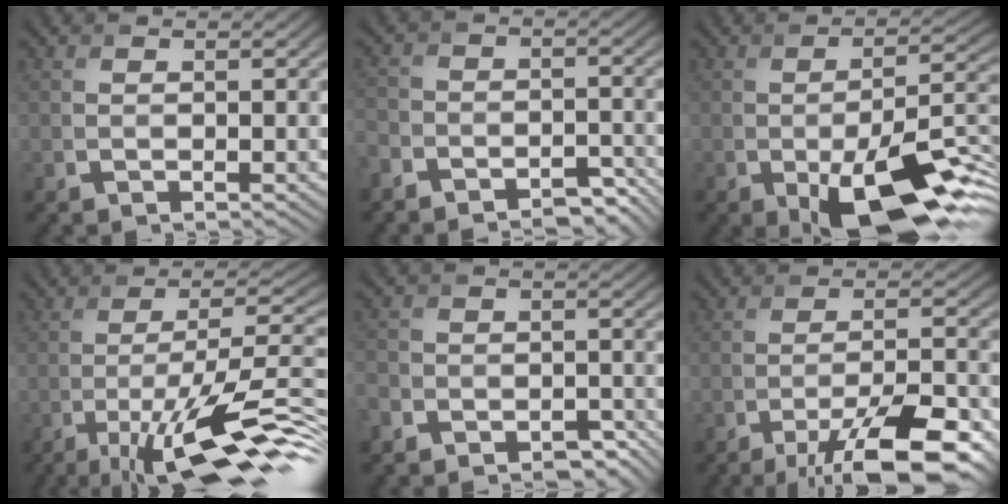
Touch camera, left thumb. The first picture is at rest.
{"total": 6.8, "force": [-5.9, 2.7, 2.0], "torque": [-0.035, -0.003, -0.102]}
{"total": 13.8, "force": [-5.6, 5.3, 11.5], "torque": [-0.186, -0.025, -0.085]}
{"total": 14.8, "force": [-7.1, 3.1, 12.6], "torque": [-0.202, 0.004, -0.115]}
{"total": 6.1, "force": [-5.1, 2.8, 1.7], "torque": [-0.029, -0.004, -0.089]}
{"total": 12.0, "force": [-8.0, 2.6, 8.5], "torque": [-0.151, 0.000, -0.123]}